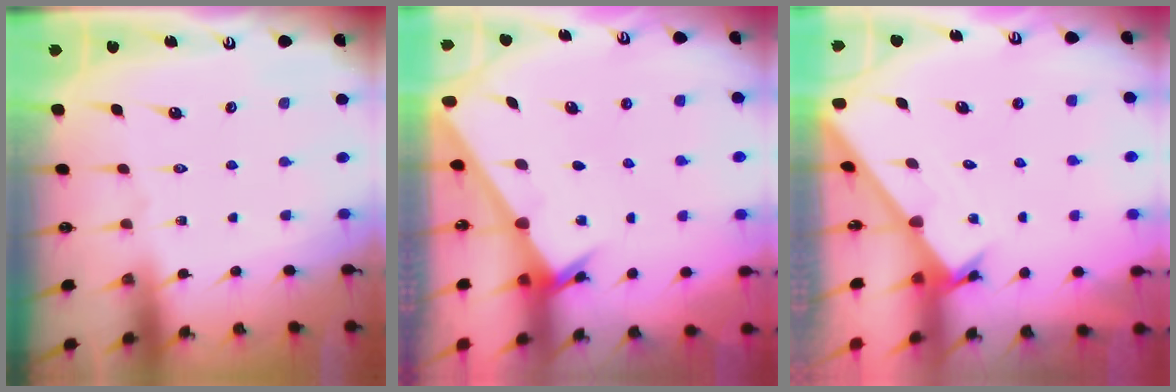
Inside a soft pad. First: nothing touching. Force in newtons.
{"total": 2.2, "press": 2.2, "slide": 0.2}
{"total": 1.8, "press": 1.8, "slide": 0.1}